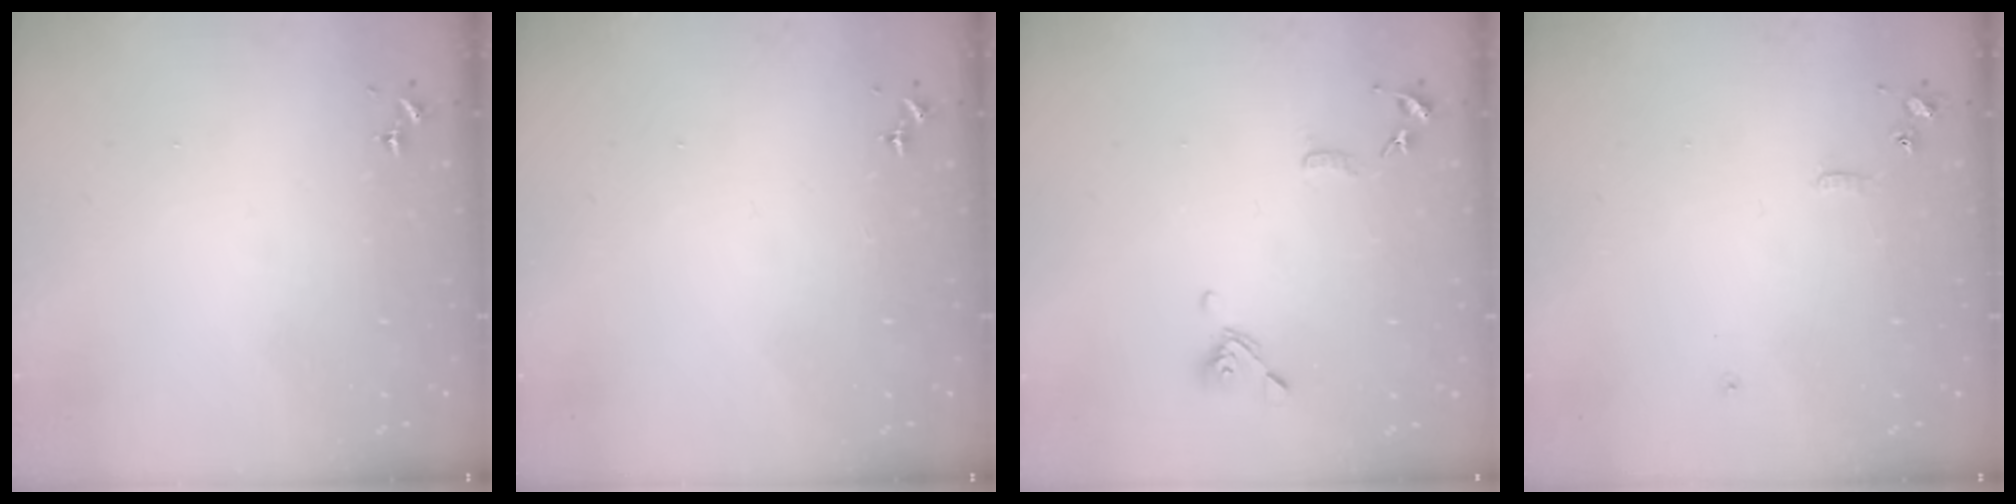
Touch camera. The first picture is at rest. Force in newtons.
{"total": 0.0}
{"total": 10.3, "press": 10.2, "slide": 1.8}
{"total": 6.7, "press": 6.7, "slide": 0.7}